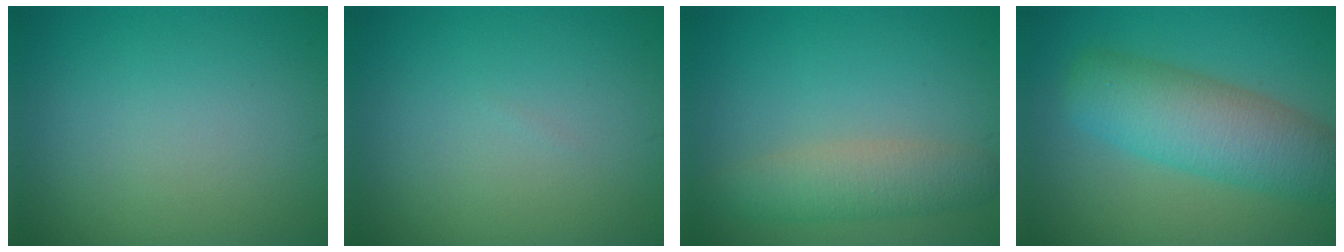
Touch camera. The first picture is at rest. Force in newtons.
{"total": 0.0}
{"total": 3.6, "press": 3.6, "slide": 0.3}
{"total": 7.2, "press": 7.2, "slide": 0.4}